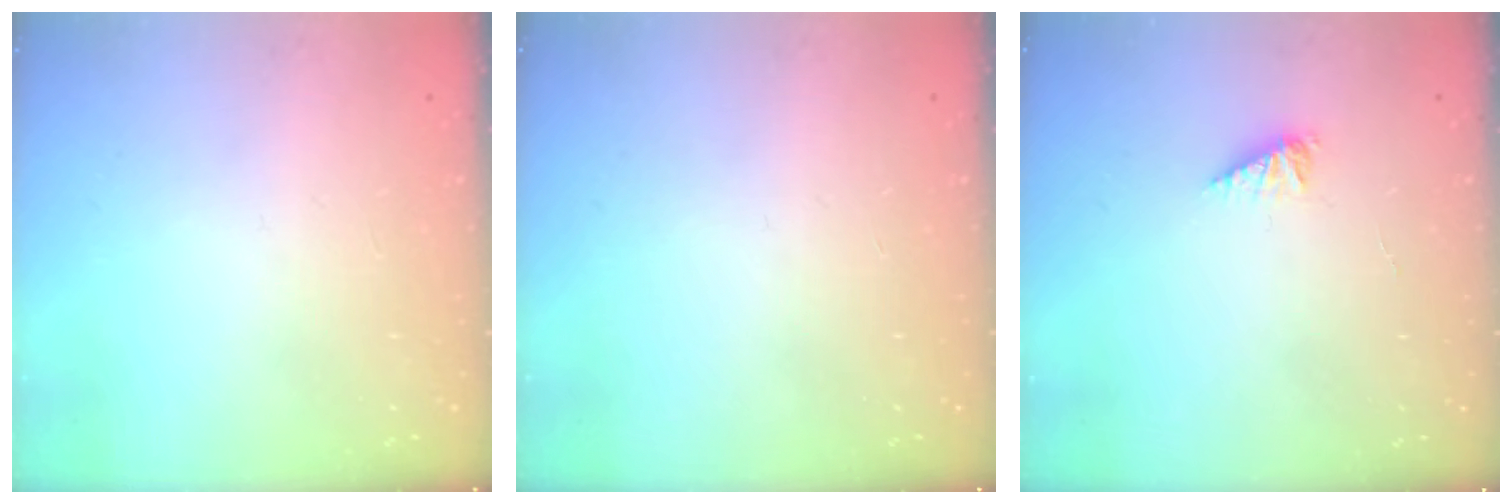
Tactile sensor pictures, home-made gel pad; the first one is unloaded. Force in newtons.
{"total": 0.0}
{"total": 2.4, "press": 2.4, "slide": 0.3}